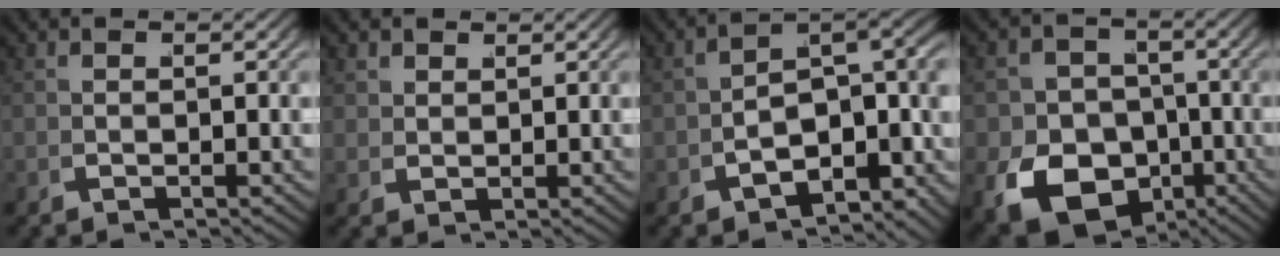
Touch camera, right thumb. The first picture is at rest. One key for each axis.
{"total": 1.7, "fx": 1.5, "fy": 0.6, "fz": 0.3, "tx": 0.004, "ty": 0.002, "tz": 0.035}
{"total": 12.2, "fx": -1.5, "fy": 8.2, "fz": 8.9, "tx": -0.138, "ty": -0.030, "tz": -0.019}
{"total": 13.8, "fx": -5.3, "fy": 10.8, "fz": 6.8, "tx": -0.136, "ty": -0.068, "tz": -0.063}